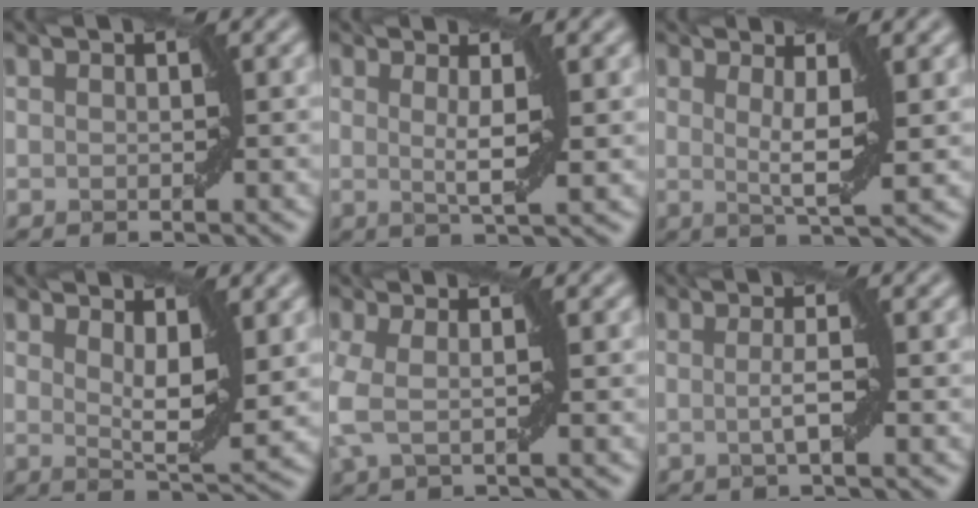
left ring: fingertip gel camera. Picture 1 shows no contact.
{"total": 2.8, "force": [0.7, 0.4, 2.7], "torque": [-0.046, -0.007, 0.011]}
{"total": 3.7, "force": [1.0, 0.6, 3.5], "torque": [-0.057, -0.007, 0.017]}
{"total": 4.3, "force": [1.8, 1.1, 3.7], "torque": [-0.058, -0.011, 0.031]}
{"total": 2.8, "force": [0.0, 0.7, 2.7], "torque": [-0.068, 0.004, -0.006]}
{"total": 2.2, "force": [-0.1, 0.2, 2.2], "torque": [-0.041, -0.001, -0.005]}